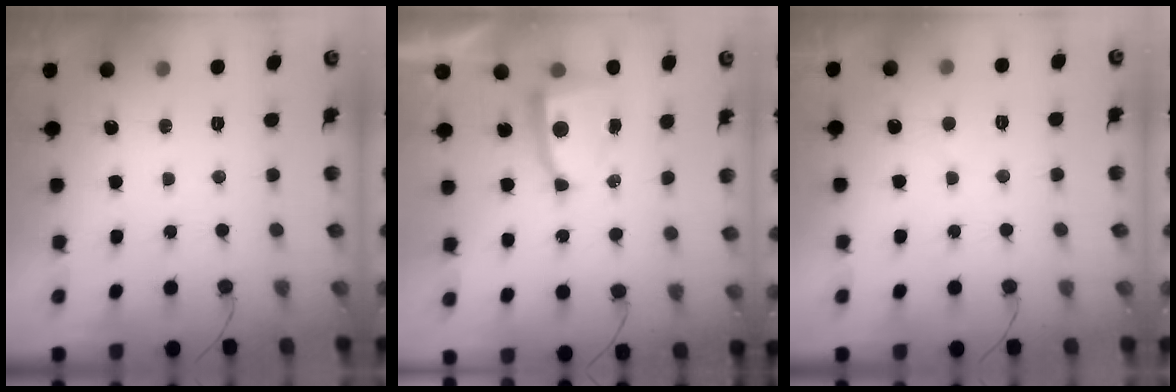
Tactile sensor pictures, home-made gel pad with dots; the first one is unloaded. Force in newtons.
{"total": 7.0, "press": 7.0, "slide": 0.6}
{"total": 3.5, "press": 3.5, "slide": 0.4}